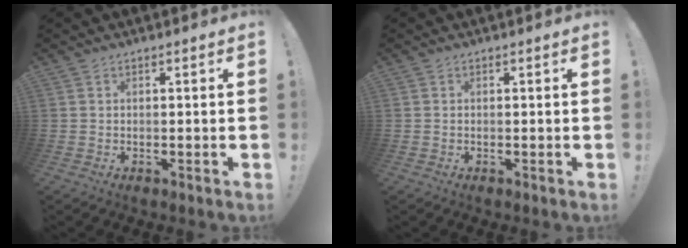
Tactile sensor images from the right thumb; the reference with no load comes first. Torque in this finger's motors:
{"motor_torque": [-0.19, -0.04, 0.02, 0.26, 0.05]}